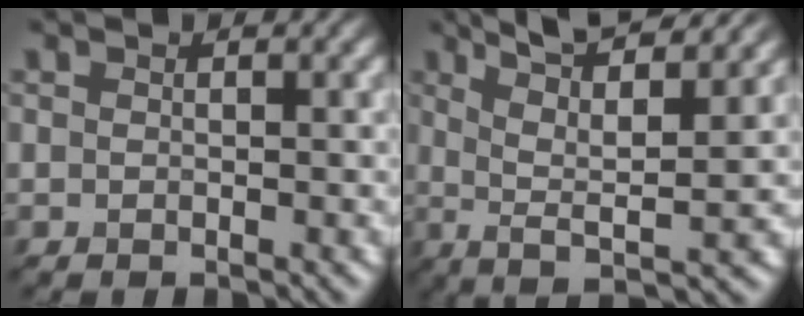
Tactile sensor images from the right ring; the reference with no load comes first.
{"total": 7.5, "force": [3.1, 1.9, 6.5], "torque": [-0.105, 0.017, 0.052]}